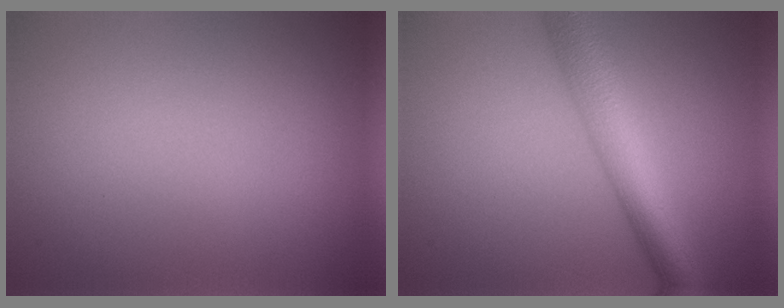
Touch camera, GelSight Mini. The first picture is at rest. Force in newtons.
{"total": 6.9, "press": 6.9, "slide": 0.2}